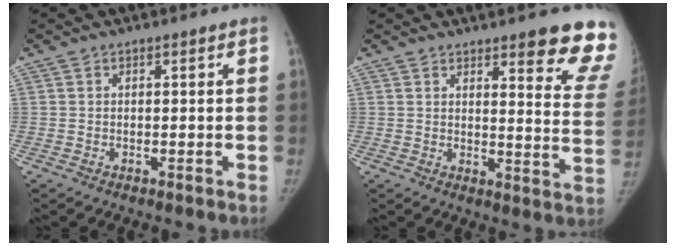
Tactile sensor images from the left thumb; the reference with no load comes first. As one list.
[{"total": 14.7, "force": [10.9, 2.9, 9.4], "torque": [-0.081, -0.071, 0.118]}]